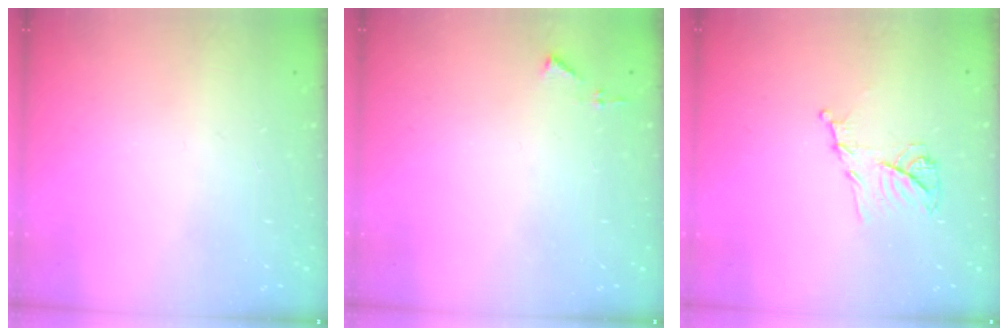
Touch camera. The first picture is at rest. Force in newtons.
{"total": 4.4, "press": 4.4, "slide": 0.6}
{"total": 10.3, "press": 10.3, "slide": 0.5}